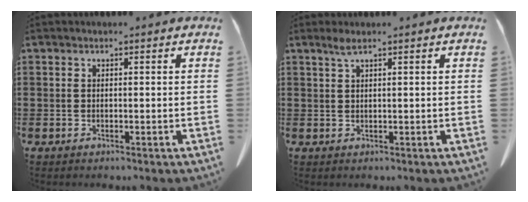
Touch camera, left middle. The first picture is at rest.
{"total": 1.6, "force": [1.1, 0.0, 1.3], "torque": [-0.028, -0.001, 0.020]}